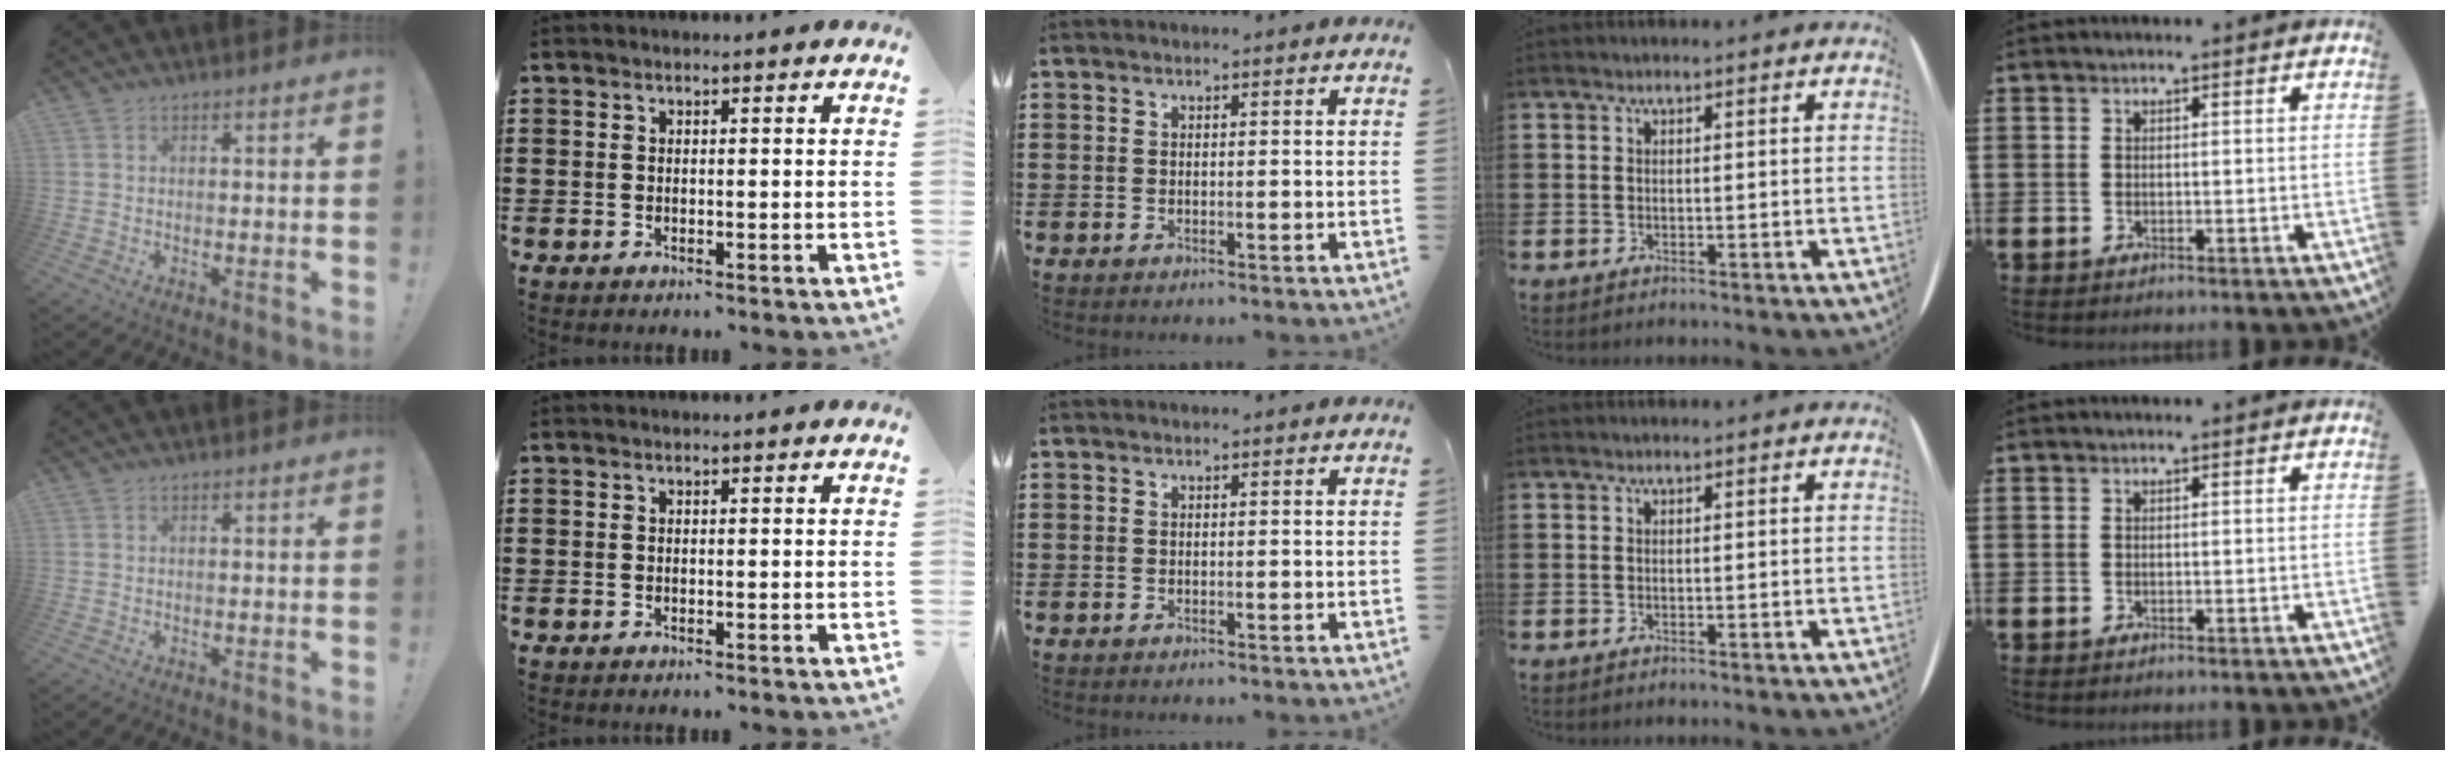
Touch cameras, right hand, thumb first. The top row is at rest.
{}